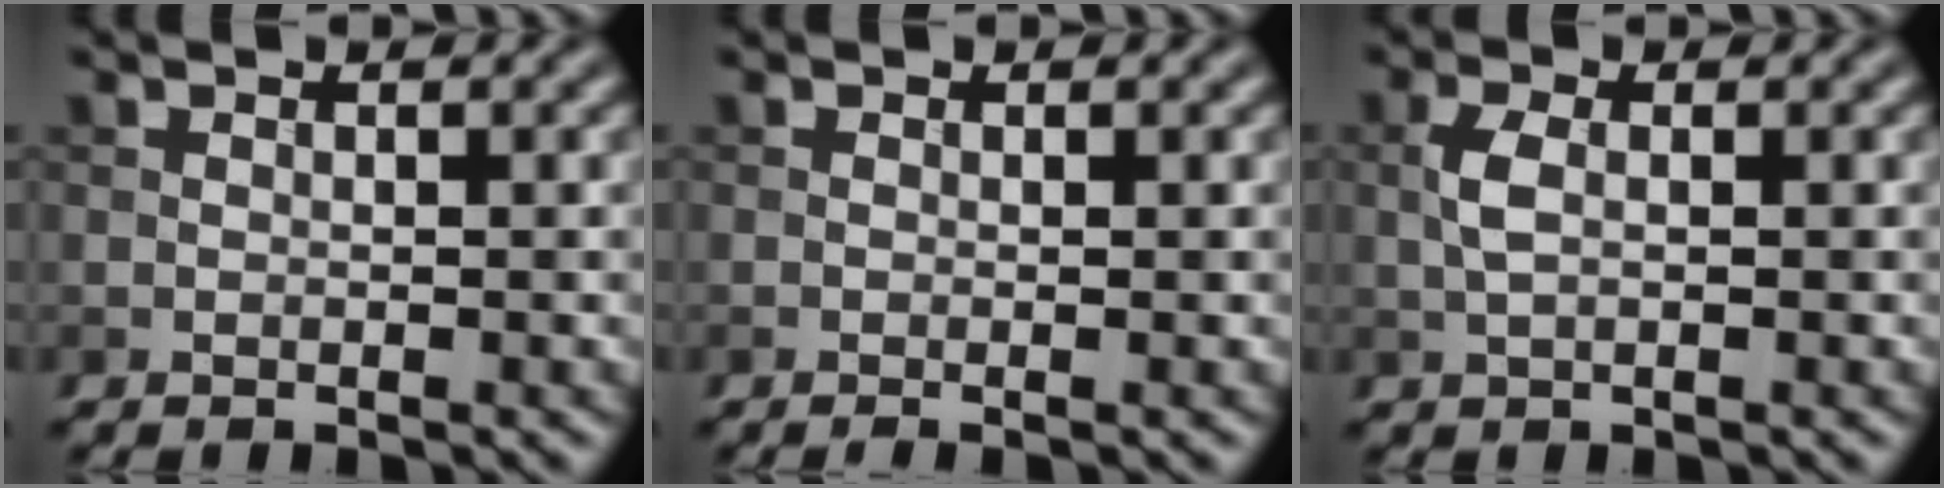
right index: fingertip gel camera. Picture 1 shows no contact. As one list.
[{"total": 1.0, "force": [-0.3, 0.2, 1.0], "torque": [-0.014, -0.007, -0.007]}, {"total": 1.9, "force": [0.0, 0.8, 1.7], "torque": [-0.040, 0.004, -0.002]}]